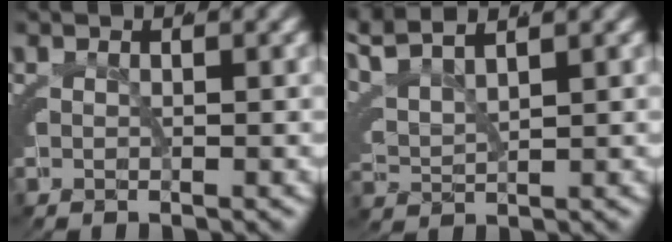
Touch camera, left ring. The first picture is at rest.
{"total": 6.7, "force": [3.8, 4.7, 2.8], "torque": [-0.099, 0.010, 0.050]}